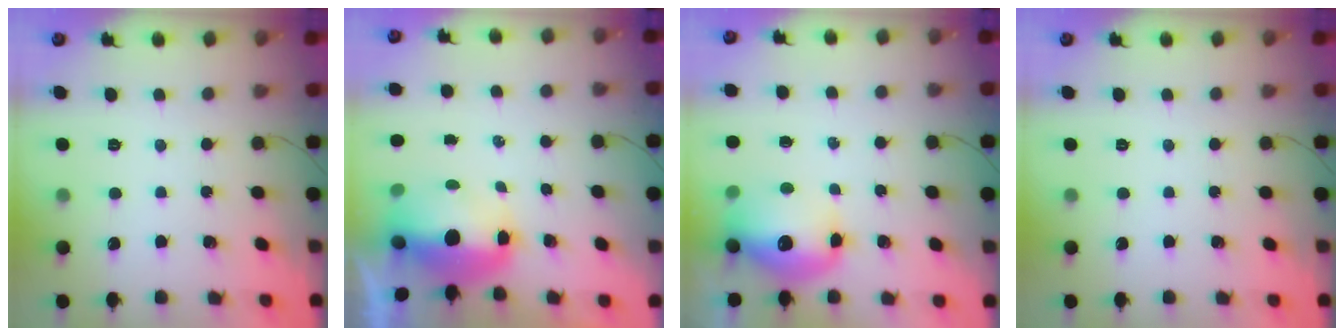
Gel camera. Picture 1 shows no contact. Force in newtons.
{"total": 8.2, "press": 8.0, "slide": 1.8}
{"total": 12.9, "press": 12.6, "slide": 3.0}
{"total": 0.0}